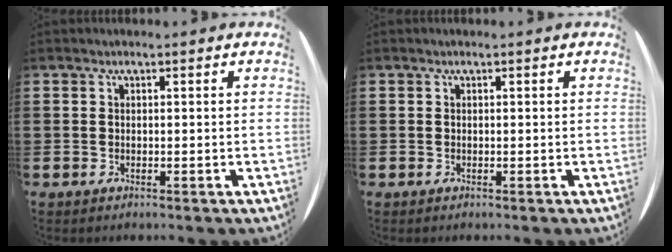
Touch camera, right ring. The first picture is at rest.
{"total": 0.0}